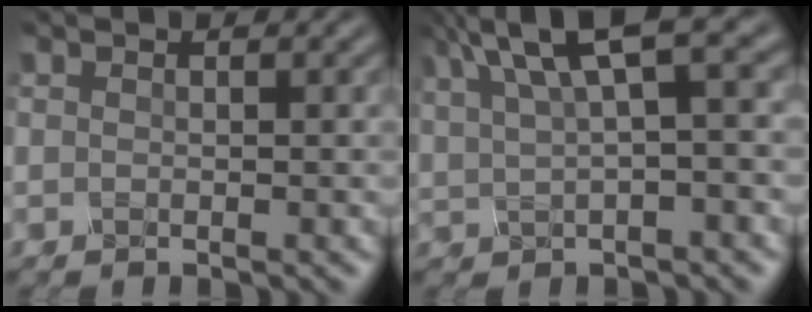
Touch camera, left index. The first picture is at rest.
{"total": 7.5, "force": [3.7, 2.1, 6.2], "torque": [-0.118, 0.026, 0.072]}